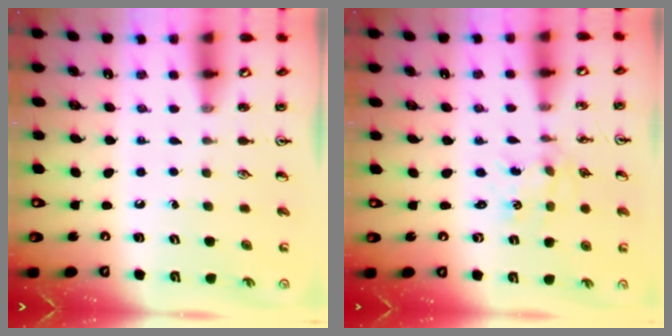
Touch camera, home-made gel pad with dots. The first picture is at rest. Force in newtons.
{"total": 0.9, "press": 0.8, "slide": 0.1}